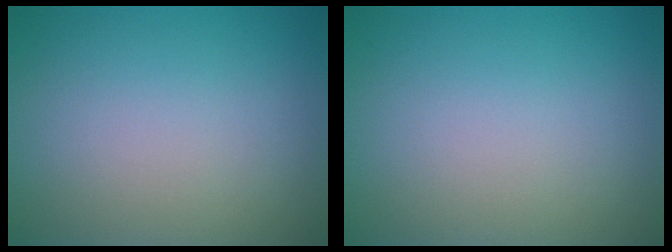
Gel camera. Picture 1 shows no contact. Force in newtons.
{"total": 0.0}